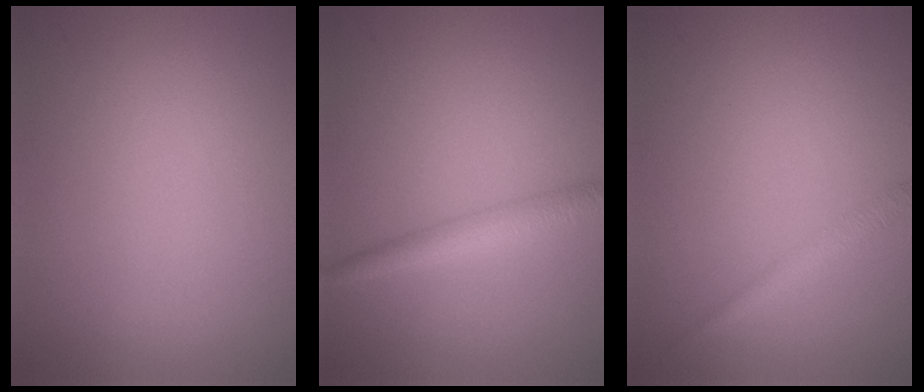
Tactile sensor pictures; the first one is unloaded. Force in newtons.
{"total": 2.6, "press": 2.6, "slide": 0.1}
{"total": 1.4, "press": 1.4, "slide": 0.0}